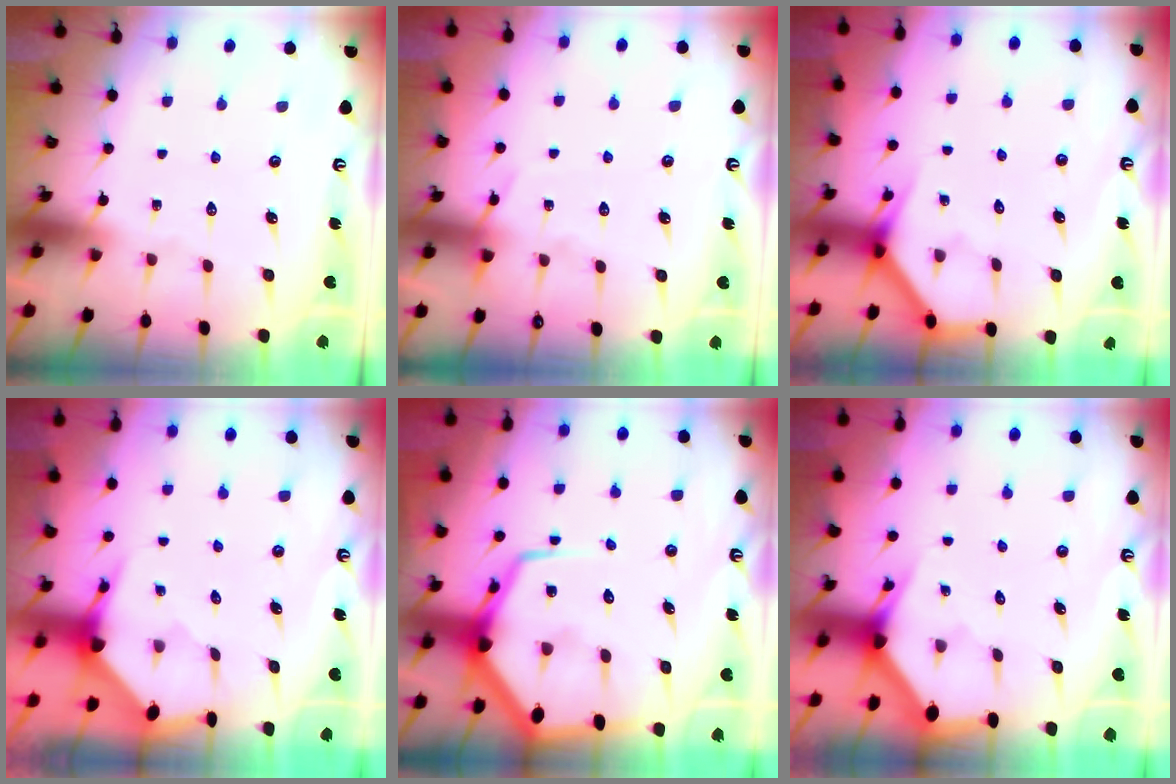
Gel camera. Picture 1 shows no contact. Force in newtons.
{"total": 5.9, "press": 5.9, "slide": 0.7}
{"total": 3.8, "press": 3.8, "slide": 0.3}
{"total": 3.5, "press": 3.5, "slide": 0.4}
{"total": 13.3, "press": 13.3, "slide": 1.2}
{"total": 2.7, "press": 2.7, "slide": 0.1}